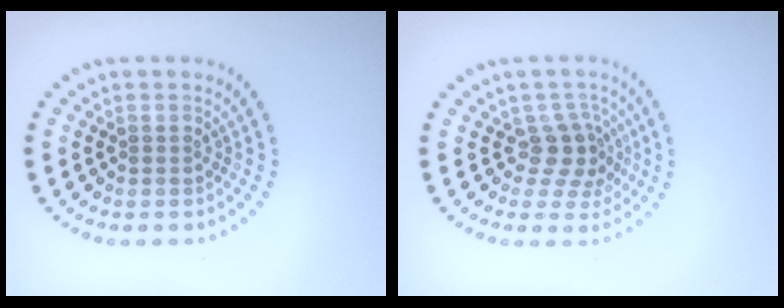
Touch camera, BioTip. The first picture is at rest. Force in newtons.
{"total": 3.0, "press": 2.3, "slide": 1.8}